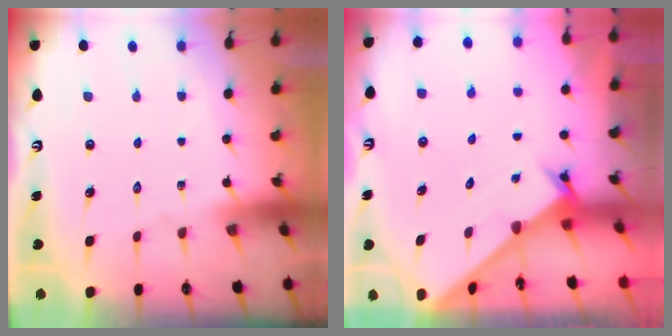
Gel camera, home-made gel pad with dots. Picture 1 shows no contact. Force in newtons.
{"total": 1.7, "press": 1.7, "slide": 0.1}